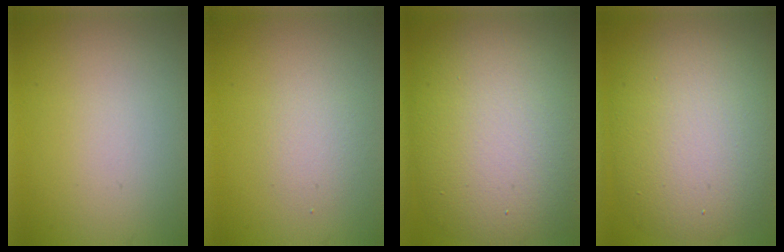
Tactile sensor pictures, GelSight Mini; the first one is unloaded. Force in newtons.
{"total": 1.7, "press": 1.7, "slide": 0.2}
{"total": 14.3, "press": 14.3, "slide": 1.3}
{"total": 10.7, "press": 10.6, "slide": 0.8}